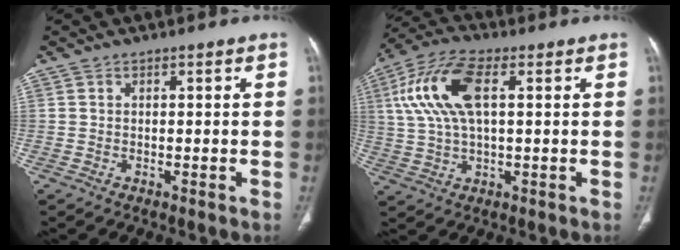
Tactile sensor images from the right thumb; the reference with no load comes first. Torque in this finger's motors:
{"motor_torque": [-0.45, 2.08, 1.51, 0.04, 0.18]}